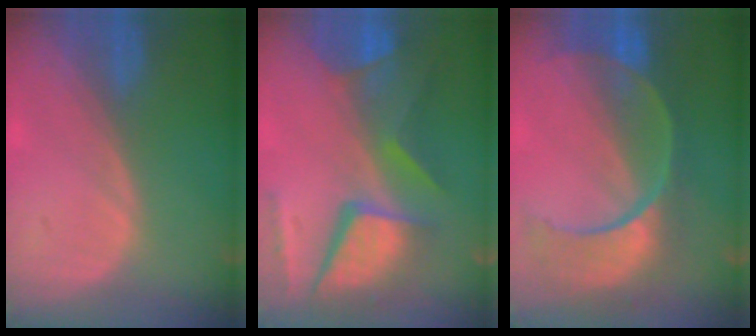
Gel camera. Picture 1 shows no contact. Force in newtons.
{"total": 12.0, "press": 9.8, "slide": 6.9}
{"total": 11.2, "press": 9.4, "slide": 6.1}